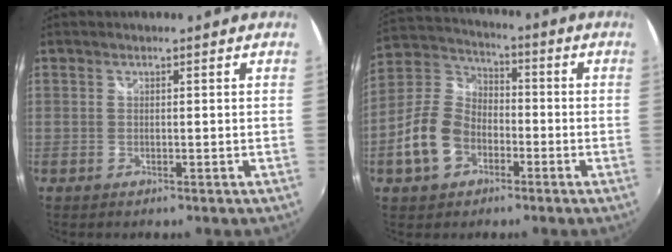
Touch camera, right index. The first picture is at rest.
{"total": 11.3, "force": [-4.6, 7.9, 6.7], "torque": [-0.153, 0.023, -0.083]}